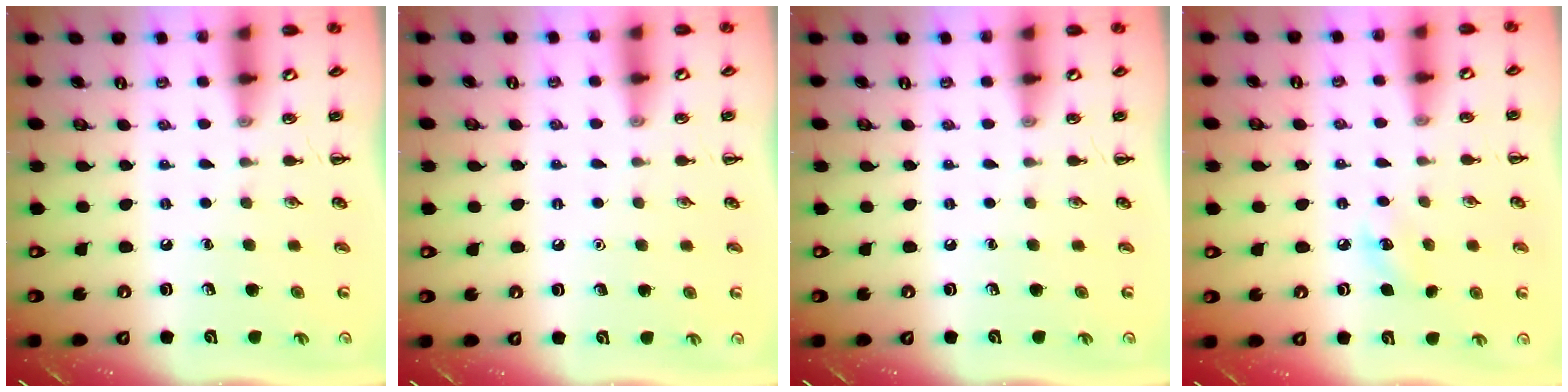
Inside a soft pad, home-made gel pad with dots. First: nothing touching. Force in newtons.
{"total": 1.6, "press": 1.6, "slide": 0.1}
{"total": 0.0}
{"total": 6.3, "press": 6.1, "slide": 1.6}